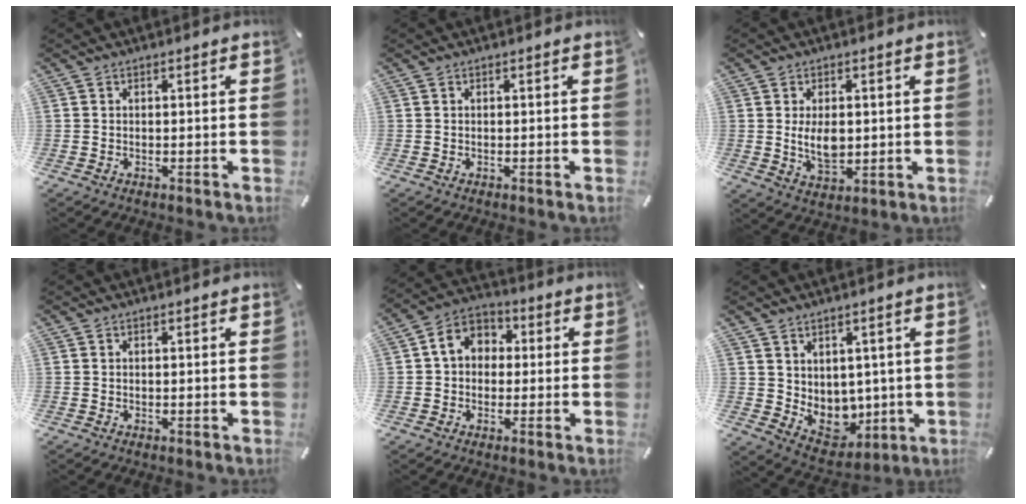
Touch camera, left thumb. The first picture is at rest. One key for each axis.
{"total": 0.0}
{"total": 7.1, "fx": 0.6, "fy": 4.5, "fz": 5.5, "tx": -0.102, "ty": -0.009, "tz": 0.005}
{"total": 0.0}
{"total": 7.6, "fx": 0.1, "fy": 6.4, "fz": 4.0, "tx": -0.076, "ty": 0.024, "tz": 0.003}
{"total": 7.7, "fx": 2.2, "fy": 7.1, "fz": 2.0, "tx": -0.035, "ty": -0.038, "tz": 0.053}